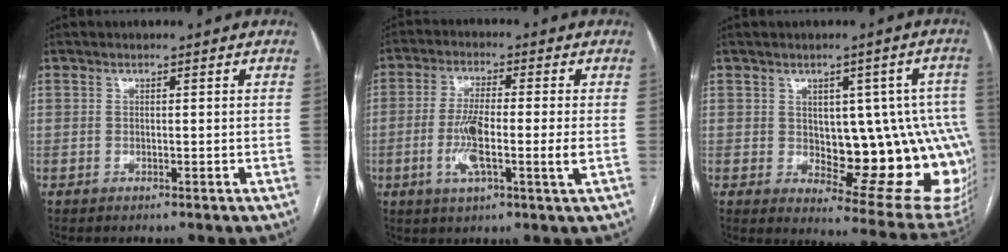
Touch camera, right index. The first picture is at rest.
{"total": 8.5, "force": [-1.6, 0.6, 8.4], "torque": [-0.162, -0.004, -0.032]}
{"total": 17.1, "force": [-0.7, 7.3, 15.4], "torque": [-0.131, 0.016, 0.014]}